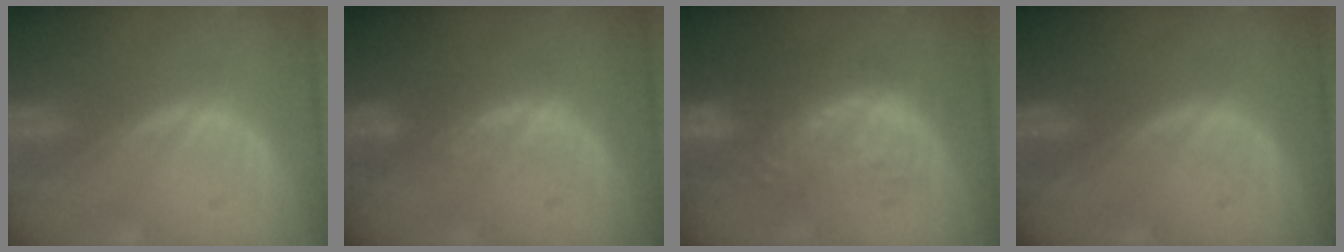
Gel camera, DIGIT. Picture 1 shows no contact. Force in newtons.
{"total": 1.9, "press": 1.8, "slide": 0.5}
{"total": 9.7, "press": 8.9, "slide": 3.9}
{"total": 0.0}